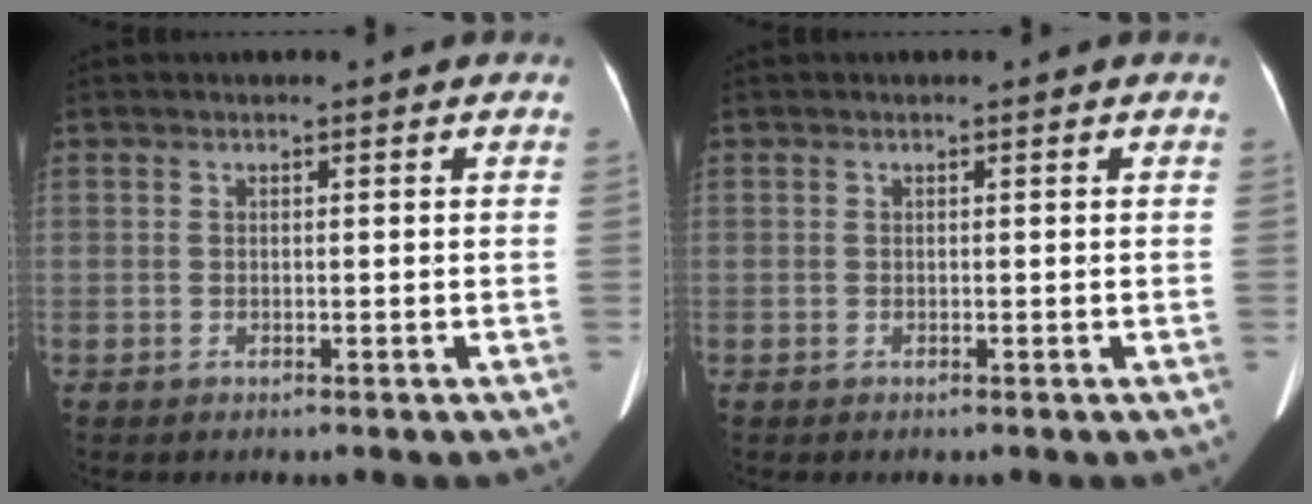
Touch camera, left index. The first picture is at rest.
{"total": 0.0}